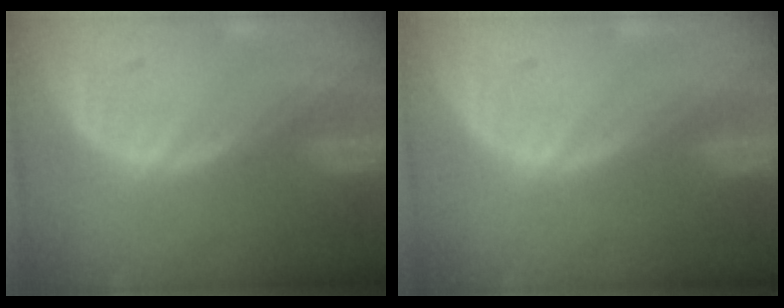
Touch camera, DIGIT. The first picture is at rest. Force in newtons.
{"total": 0.0}